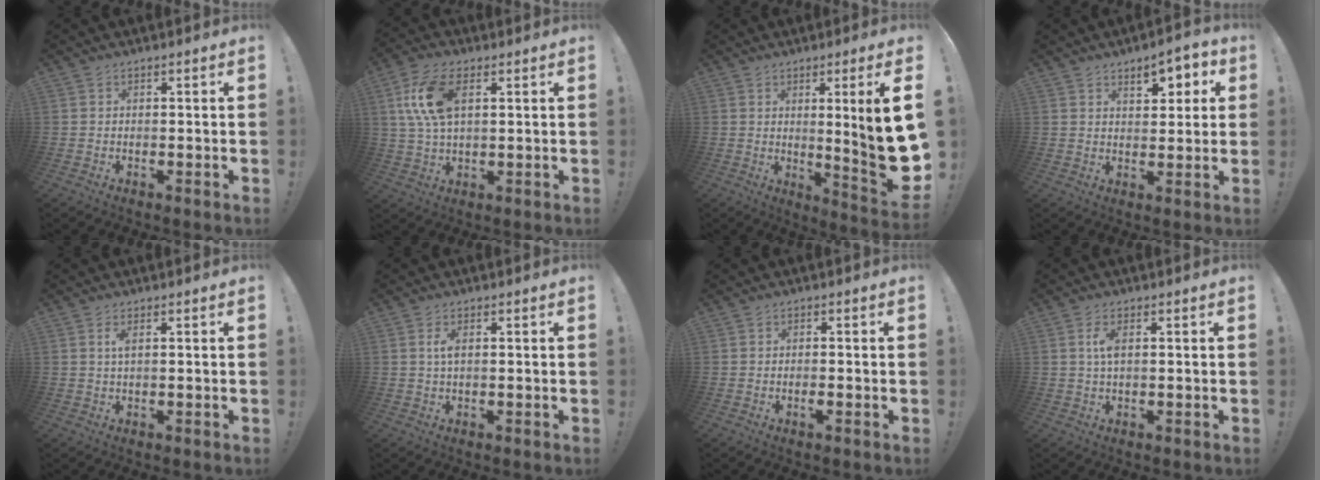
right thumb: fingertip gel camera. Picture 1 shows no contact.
{"total": 12.2, "force": [3.5, 6.5, 9.6], "torque": [-0.194, -0.002, 0.063]}
{"total": 14.9, "force": [1.2, 0.0, 14.8], "torque": [-0.214, -0.024, 0.015]}
{"total": 7.0, "force": [3.8, 3.6, 4.7], "torque": [-0.045, -0.021, 0.059]}
{"total": 1.8, "force": [0.4, 0.3, 1.8], "torque": [-0.028, 0.000, 0.004]}
{"total": 2.4, "force": [0.3, 0.8, 2.2], "torque": [-0.038, 0.000, 0.001]}
{"total": 1.5, "force": [-0.9, 0.0, 1.3], "torque": [-0.029, 0.002, -0.014]}
{"total": 3.5, "force": [0.6, 1.3, 3.2], "torque": [-0.065, 0.000, 0.004]}